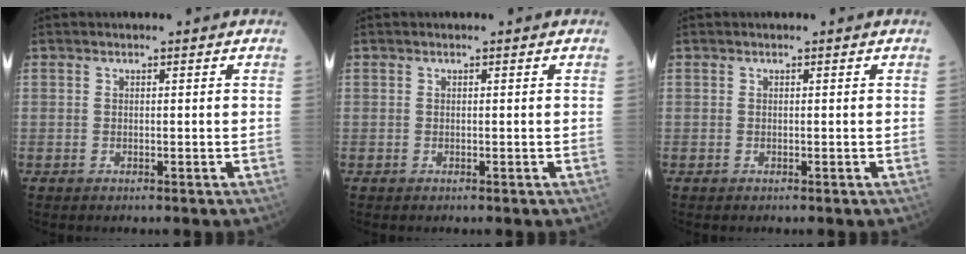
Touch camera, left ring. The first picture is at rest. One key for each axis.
{"total": 0.0}
{"total": 0.0}